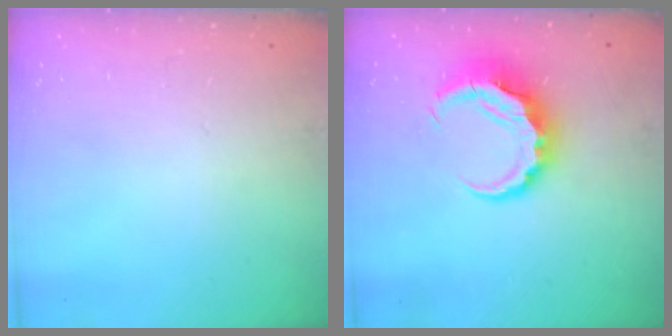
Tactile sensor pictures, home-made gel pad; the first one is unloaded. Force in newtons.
{"total": 8.1, "press": 8.0, "slide": 1.3}